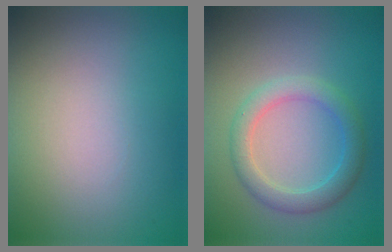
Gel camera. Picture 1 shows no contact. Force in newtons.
{"total": 3.2, "press": 3.2, "slide": 0.1}